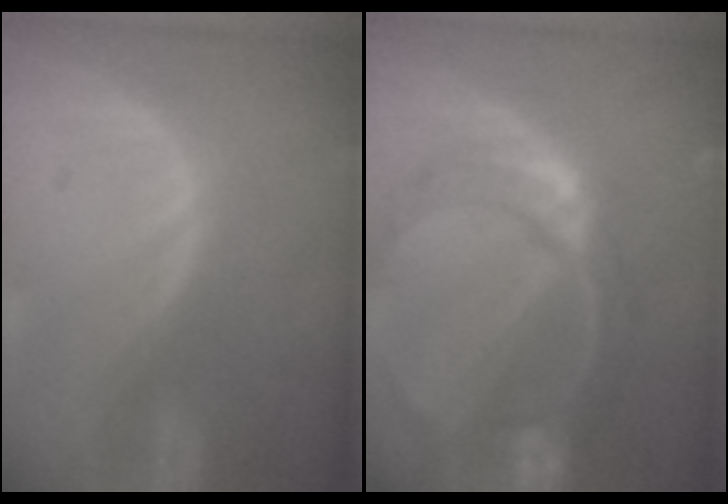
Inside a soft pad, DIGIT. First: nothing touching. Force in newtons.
{"total": 11.1, "press": 9.4, "slide": 6.0}